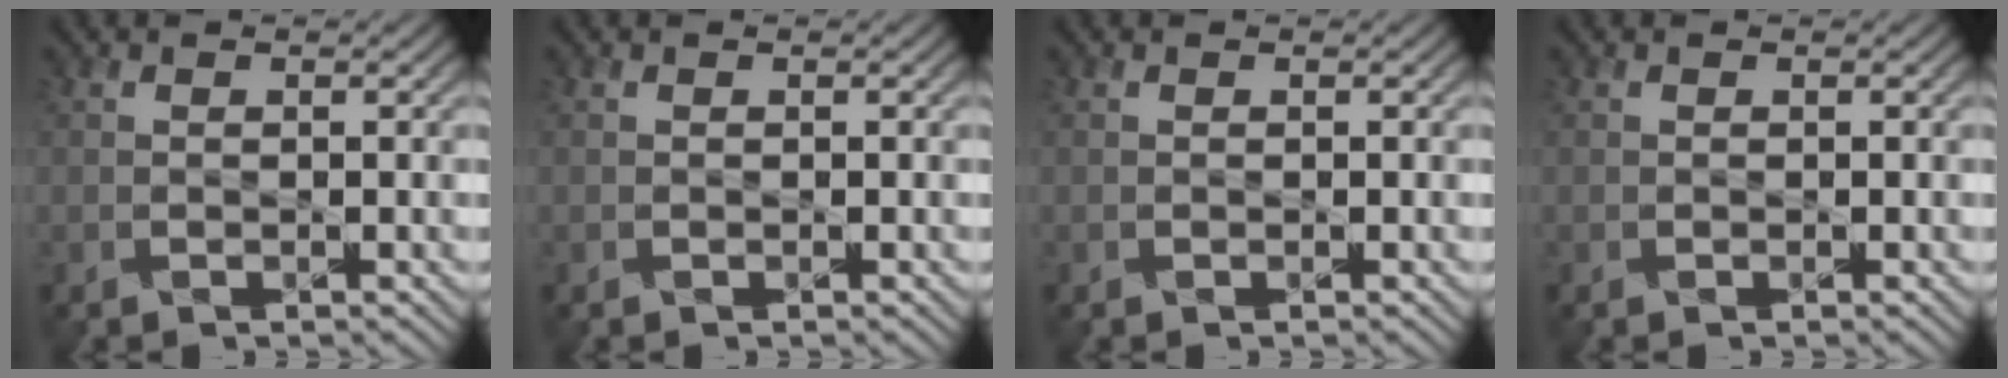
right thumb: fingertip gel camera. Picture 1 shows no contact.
{"total": 0.0}
{"total": 0.0}
{"total": 0.0}